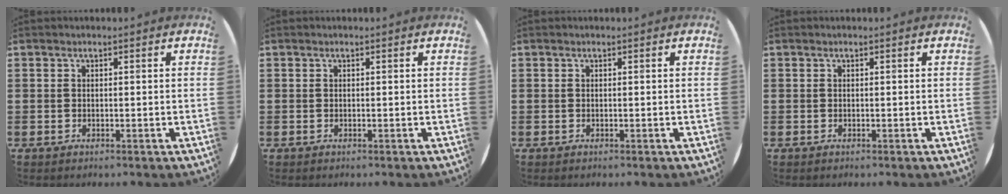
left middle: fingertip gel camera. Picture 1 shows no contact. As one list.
[{"total": 0.0}, {"total": 0.0}, {"total": 0.0}]